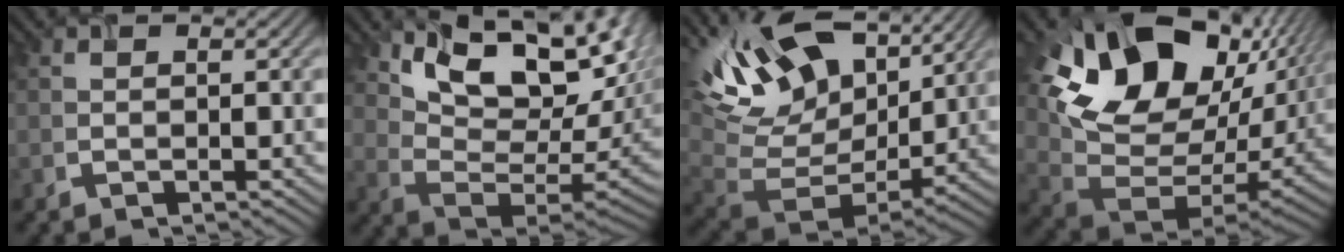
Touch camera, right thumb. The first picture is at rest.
{"total": 14.9, "force": [8.3, 7.0, 10.3], "torque": [-0.181, -0.006, 0.154]}
{"total": 14.5, "force": [8.1, 7.8, 9.2], "torque": [-0.208, 0.017, 0.152]}
{"total": 18.6, "force": [7.3, 12.6, 11.7], "torque": [-0.214, -0.016, 0.163]}